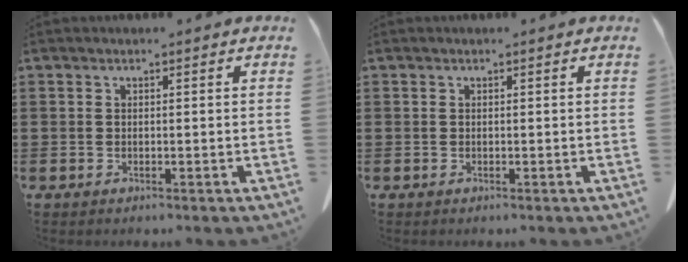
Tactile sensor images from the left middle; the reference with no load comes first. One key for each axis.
{"total": 0.0}